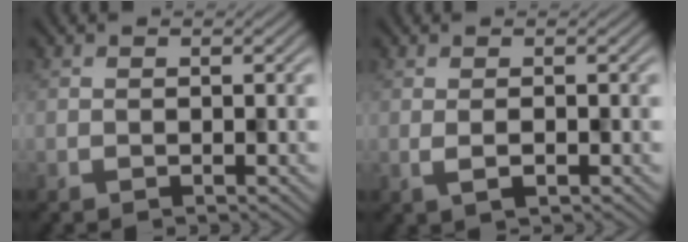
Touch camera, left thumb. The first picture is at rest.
{"total": 1.6, "force": [0.1, 0.3, 1.6], "torque": [-0.032, 0.001, 0.001]}